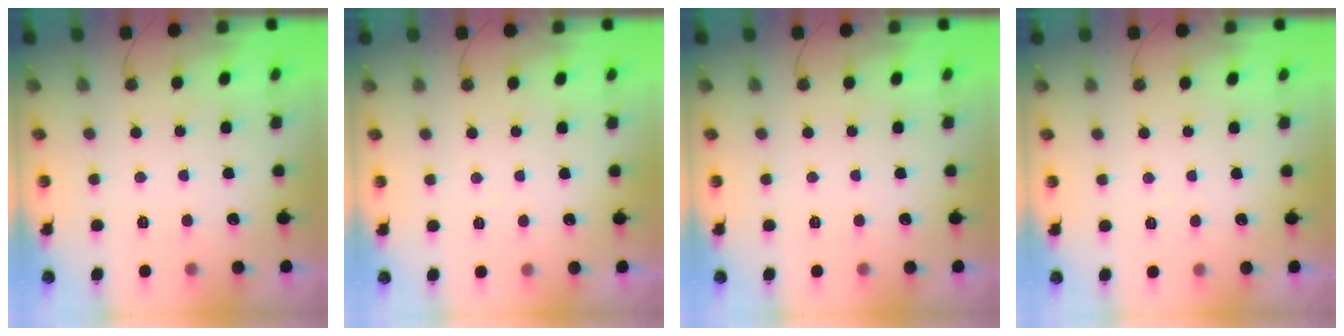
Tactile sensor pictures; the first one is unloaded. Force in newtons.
{"total": 2.7, "press": 2.7, "slide": 0.5}
{"total": 0.0}
{"total": 2.7, "press": 2.7, "slide": 0.5}